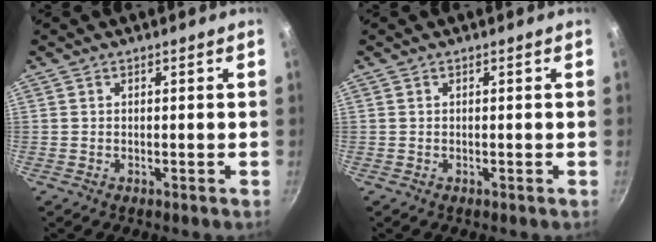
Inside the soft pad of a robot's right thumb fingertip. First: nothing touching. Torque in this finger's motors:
{"motor_torque": [-0.03, -0.03, 0.14, -0.08, 0.03]}